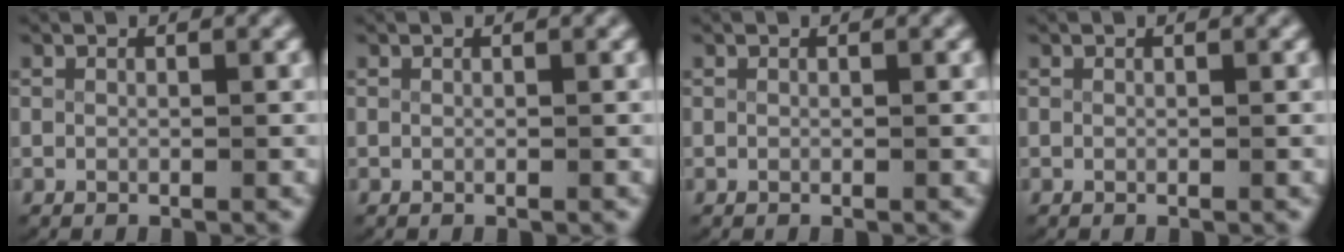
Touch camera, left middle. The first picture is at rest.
{"total": 0.0}
{"total": 0.0}
{"total": 0.0}